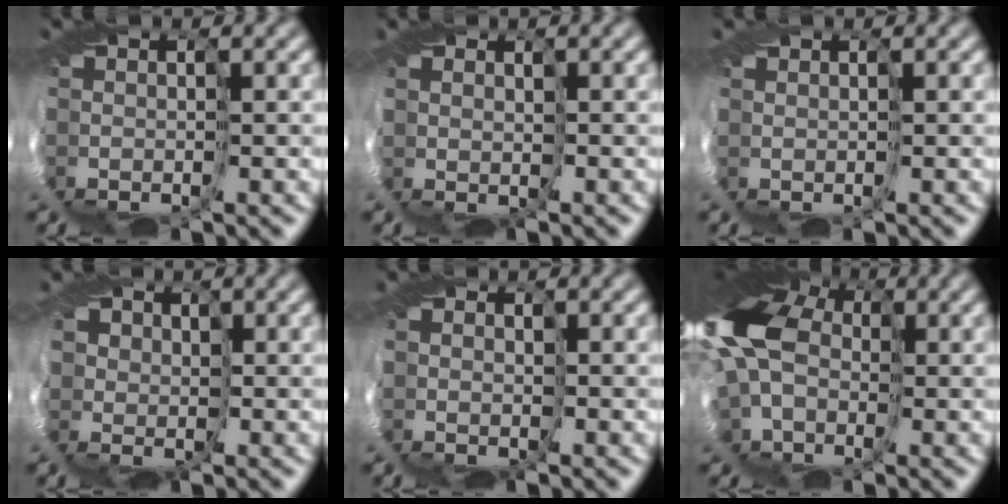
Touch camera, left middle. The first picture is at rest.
{"total": 1.2, "force": [1.0, 0.4, -0.5], "torque": [-0.007, 0.002, 0.010]}
{"total": 0.8, "force": [0.8, 0.3, 0.0], "torque": [-0.009, 0.009, 0.022]}
{"total": 4.8, "force": [2.6, 3.9, 1.0], "torque": [-0.029, 0.029, 0.001]}
{"total": 1.2, "force": [1.0, 0.7, -0.3], "torque": [-0.007, 0.003, 0.011]}
{"total": 17.5, "force": [1.2, 13.2, 11.4], "torque": [-0.276, 0.014, -0.036]}